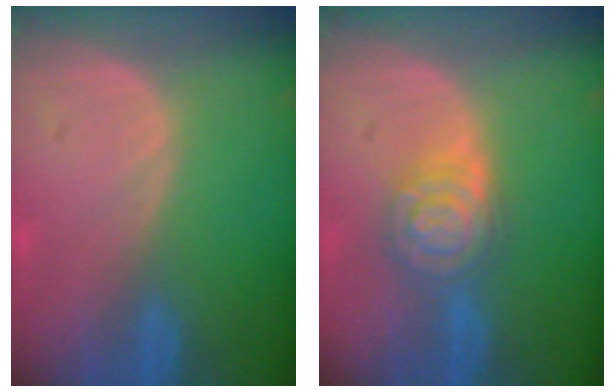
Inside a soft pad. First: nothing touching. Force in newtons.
{"total": 6.5, "press": 6.5, "slide": 0.5}